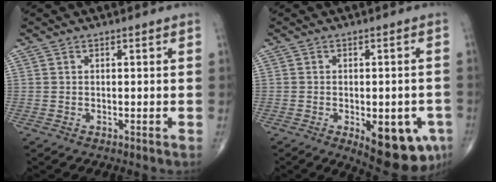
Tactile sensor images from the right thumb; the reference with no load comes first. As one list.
[{"total": 13.4, "force": [-5.2, 5.7, 10.9], "torque": [-0.113, 0.002, -0.054]}]